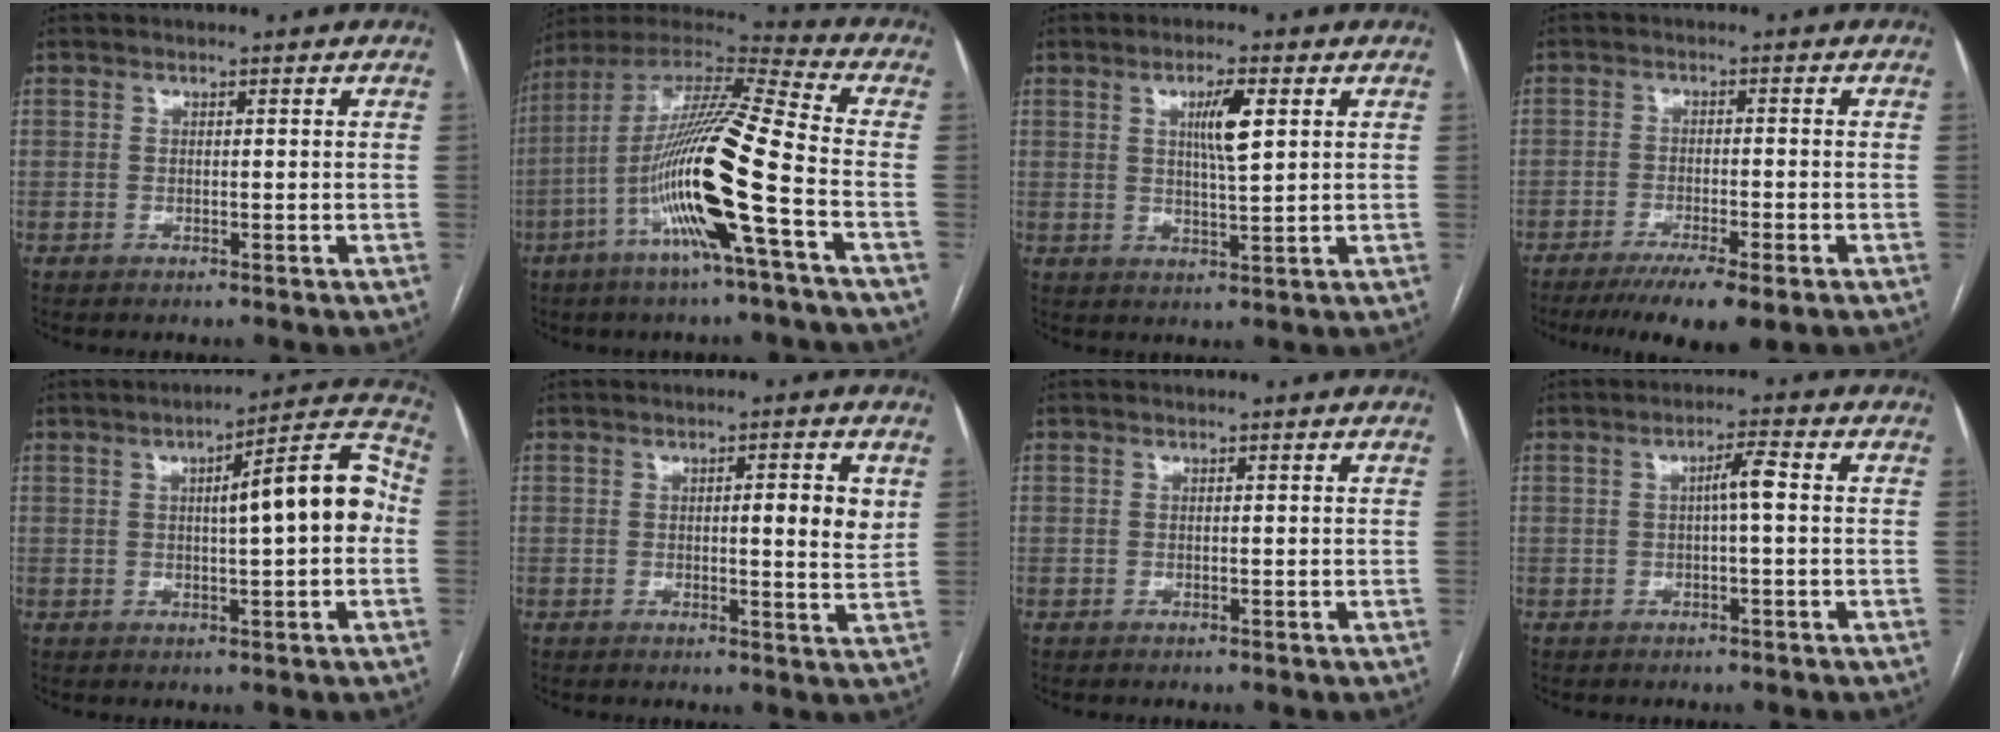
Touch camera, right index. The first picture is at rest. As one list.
[{"total": 19.3, "force": [-6.2, -0.1, 18.3], "torque": [-0.365, -0.007, -0.125]}, {"total": 5.3, "force": [1.8, 0.5, 5.0], "torque": [-0.089, -0.001, 0.032]}, {"total": 8.0, "force": [-5.6, 0.8, 5.7], "torque": [-0.087, -0.017, -0.089]}, {"total": 11.2, "force": [0.7, 1.8, 11.0], "torque": [-0.145, 0.035, 0.007]}, {"total": 4.9, "force": [1.2, 0.7, 4.7], "torque": [-0.061, -0.005, 0.012]}, {"total": 0.0}, {"total": 3.0, "force": [0.1, 0.2, 3.0], "torque": [-0.050, 0.007, 0.002]}]